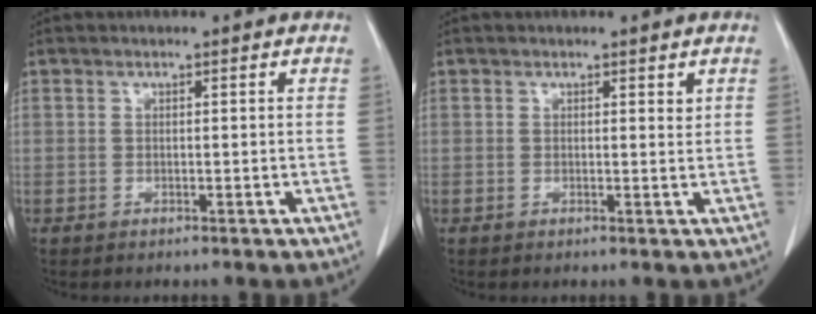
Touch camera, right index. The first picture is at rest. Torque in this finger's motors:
{"motor_torque": [-0.12, 0.13, -0.01, -0.01]}